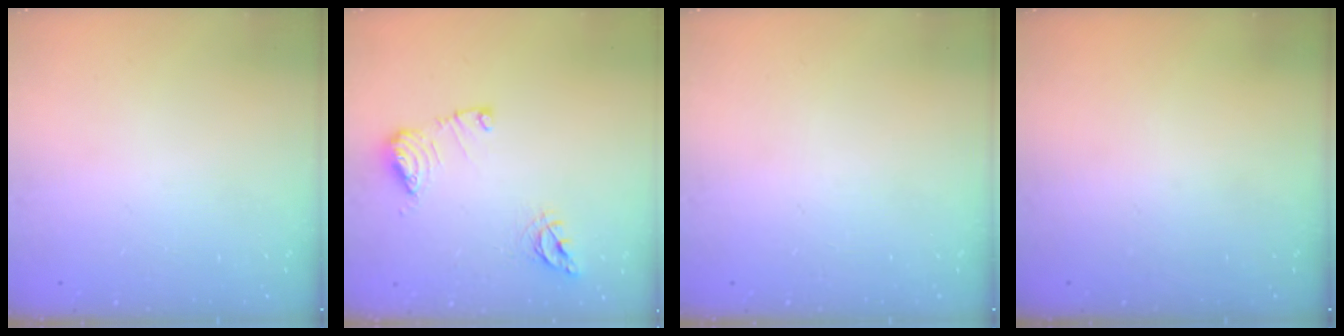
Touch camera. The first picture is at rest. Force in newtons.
{"total": 11.2, "press": 11.1, "slide": 1.4}
{"total": 0.0}
{"total": 0.0}